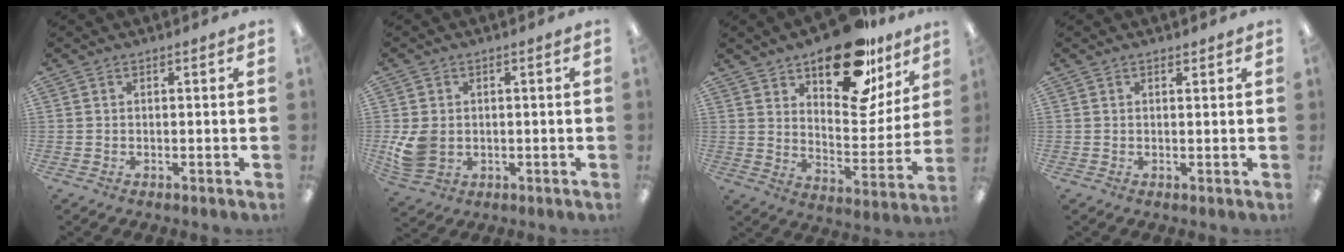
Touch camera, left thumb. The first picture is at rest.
{"total": 7.2, "force": [-0.1, 5.8, 4.3], "torque": [-0.085, 0.008, 0.004]}
{"total": 22.3, "force": [16.2, 9.6, 11.9], "torque": [-0.165, -0.102, 0.274]}
{"total": 1.0, "force": [0.9, 0.4, 0.2], "torque": [0.002, -0.005, 0.015]}